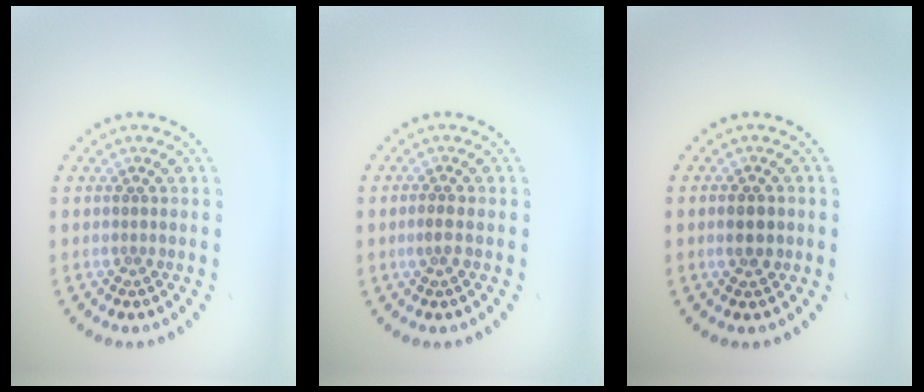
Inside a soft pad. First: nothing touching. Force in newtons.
{"total": 1.2, "press": 1.1, "slide": 0.4}
{"total": 2.5, "press": 2.5, "slide": 0.2}